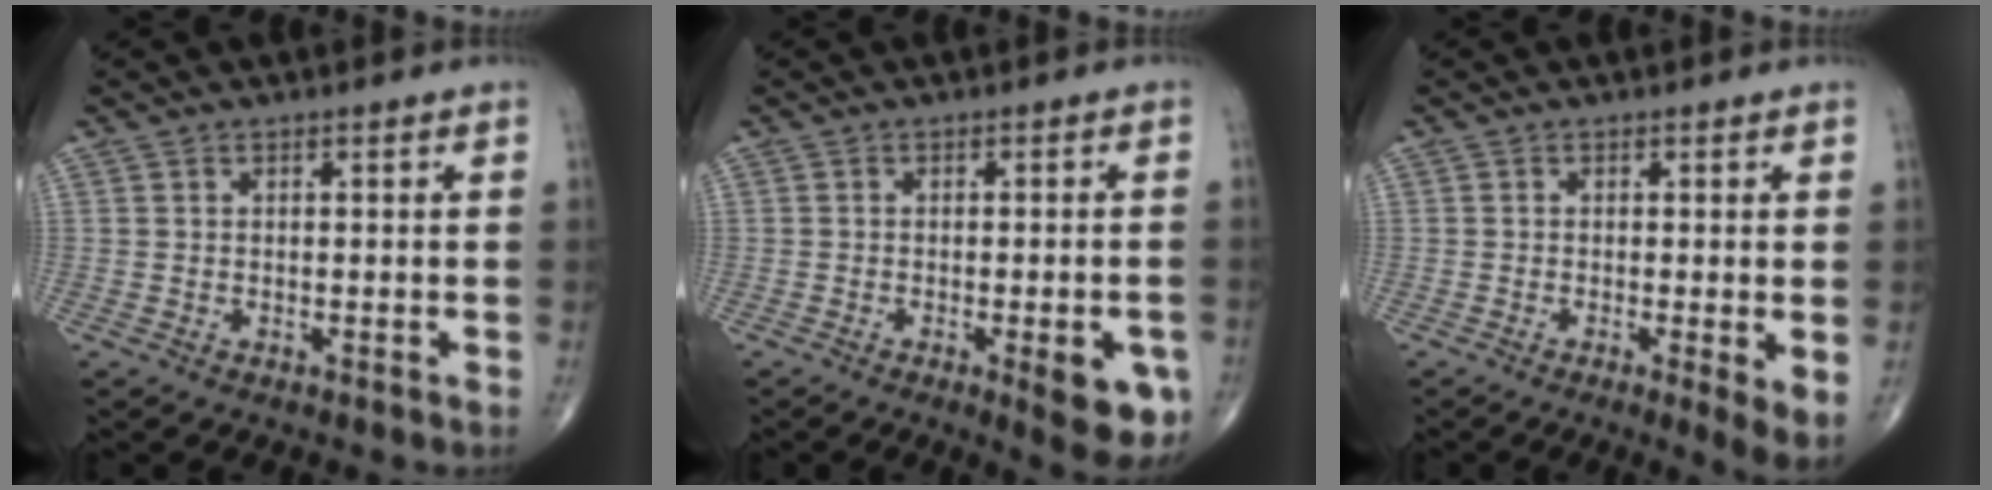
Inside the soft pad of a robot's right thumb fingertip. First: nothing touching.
{"total": 8.8, "force": [-3.3, 2.7, 7.7], "torque": [-0.077, -0.001, -0.036]}
{"total": 4.3, "force": [-0.6, 0.8, 4.2], "torque": [-0.070, -0.016, -0.014]}